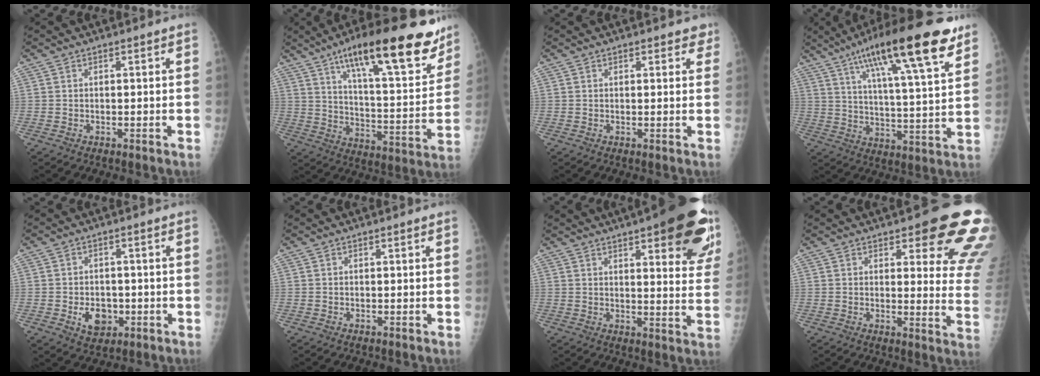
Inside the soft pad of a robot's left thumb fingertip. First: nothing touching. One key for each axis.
{"total": 24.8, "fx": 15.7, "fy": 6.9, "fz": 17.9, "tx": -0.232, "ty": -0.051, "tz": 0.240}
{"total": 2.1, "fx": 1.5, "fy": 1.2, "fz": 0.8, "tx": 0.016, "ty": -0.004, "tz": 0.010}
{"total": 22.8, "fx": 13.4, "fy": 4.5, "fz": 17.8, "tx": -0.271, "ty": -0.028, "tz": 0.211}
{"total": 5.7, "fx": -1.6, "fy": 4.3, "fz": 3.4, "tx": -0.032, "ty": 0.004, "tz": -0.018}
{"total": 0.0}
{"total": 21.2, "fx": 12.0, "fy": 6.2, "fz": 16.3, "tx": -0.175, "ty": -0.034, "tz": 0.142}
{"total": 15.9, "fx": 9.6, "fy": 5.2, "fz": 11.6, "tx": -0.091, "ty": -0.055, "tz": 0.101}